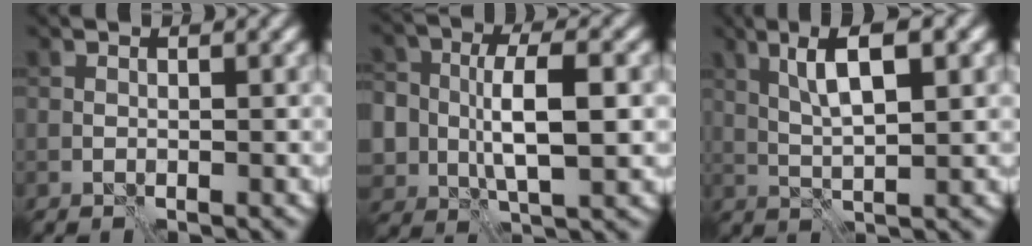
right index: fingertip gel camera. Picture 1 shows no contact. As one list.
[{"total": 6.9, "force": [0.1, 4.4, 5.3], "torque": [-0.103, -0.007, 0.003]}, {"total": 5.3, "force": [2.0, 1.2, 4.8], "torque": [-0.093, 0.006, 0.040]}]